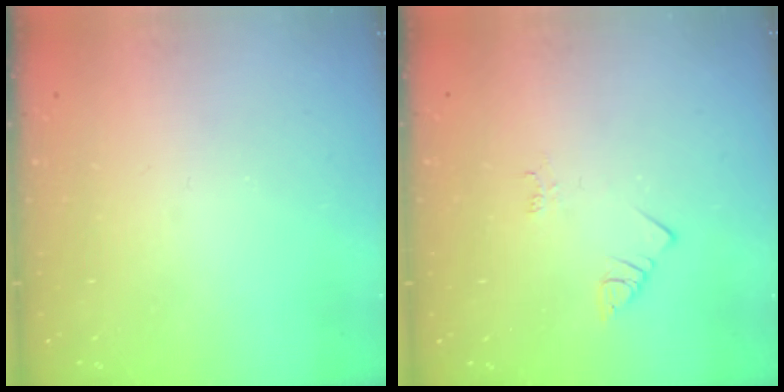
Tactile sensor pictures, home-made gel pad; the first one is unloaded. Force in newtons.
{"total": 1.4, "press": 1.4, "slide": 0.3}